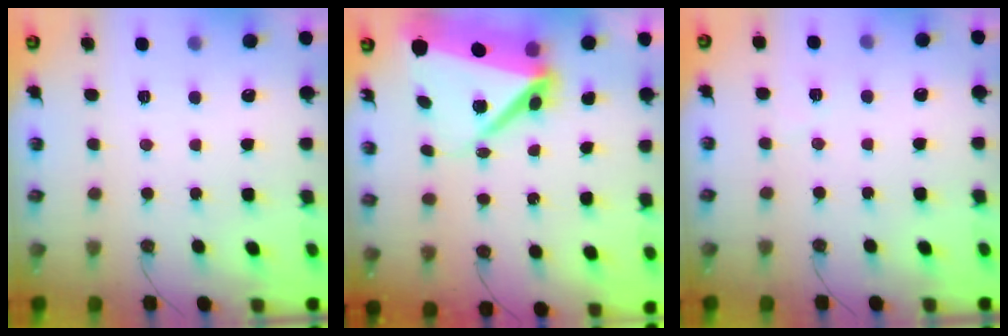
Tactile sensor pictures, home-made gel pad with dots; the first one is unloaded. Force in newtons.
{"total": 11.9, "press": 11.8, "slide": 1.9}
{"total": 3.7, "press": 3.4, "slide": 1.4}